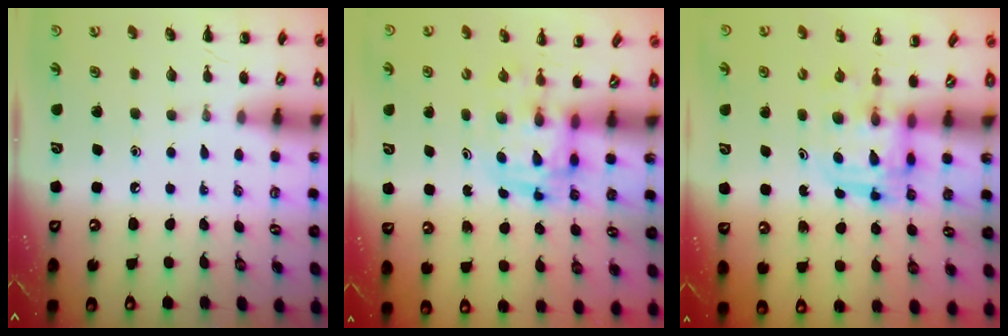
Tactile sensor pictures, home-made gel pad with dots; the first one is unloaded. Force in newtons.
{"total": 3.0, "press": 3.0, "slide": 0.5}
{"total": 3.0, "press": 3.0, "slide": 0.3}